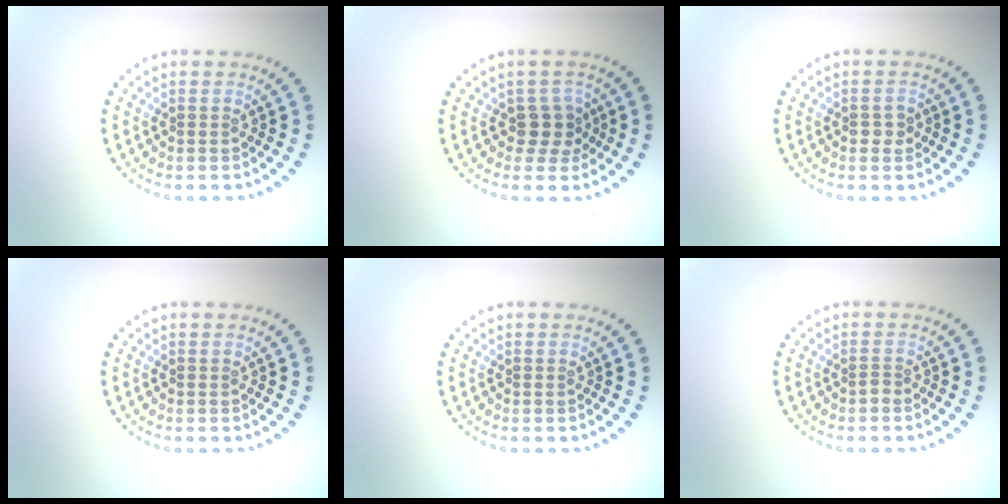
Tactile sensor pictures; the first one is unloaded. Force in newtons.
{"total": 2.2, "press": 1.9, "slide": 1.2}
{"total": 1.2, "press": 1.2, "slide": 0.1}
{"total": 0.0}
{"total": 0.0}
{"total": 0.7, "press": 0.4, "slide": 0.6}